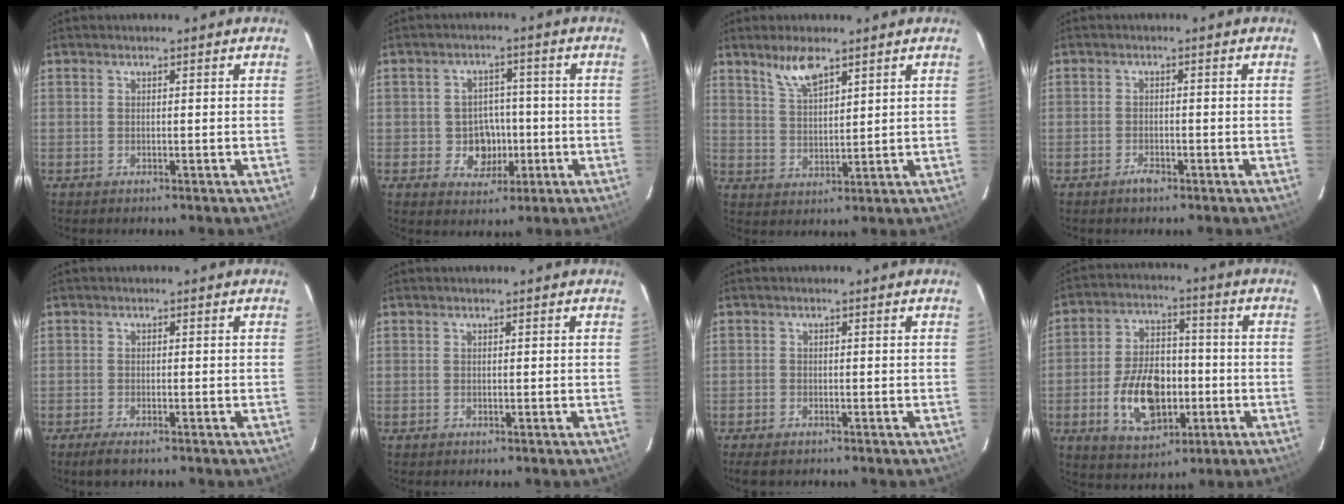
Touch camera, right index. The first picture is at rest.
{"total": 6.0, "force": [-1.4, 5.4, 2.3], "torque": [-0.051, 0.015, -0.007]}
{"total": 6.0, "force": [4.4, 1.7, 3.7], "torque": [-0.070, 0.001, 0.090]}
{"total": 2.1, "force": [-1.6, 0.8, 1.2], "torque": [-0.025, -0.001, -0.029]}
{"total": 3.1, "force": [-2.3, 0.6, 1.9], "torque": [-0.044, -0.011, -0.042]}
{"total": 0.0}
{"total": 3.1, "force": [-2.5, 1.2, 1.3], "torque": [-0.035, -0.009, -0.045]}
{"total": 14.0, "force": [-4.0, 8.6, 10.4], "torque": [-0.206, 0.013, -0.055]}